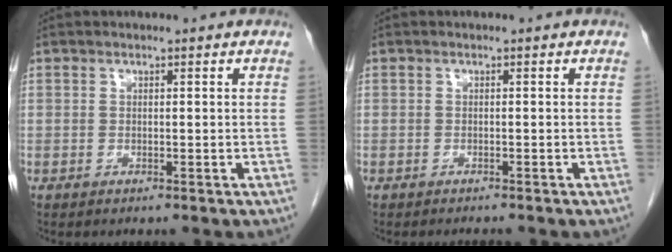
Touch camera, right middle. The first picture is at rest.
{"total": 1.2, "force": [-1.2, 0.0, 0.3], "torque": [-0.005, -0.003, -0.015]}